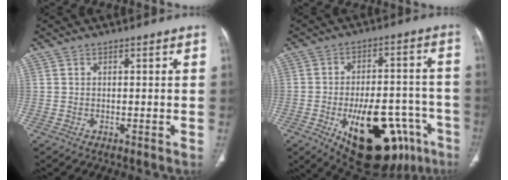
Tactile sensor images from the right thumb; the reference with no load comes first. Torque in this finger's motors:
{"motor_torque": [3.85, 1.16, 1.95, -0.82, 0.51]}